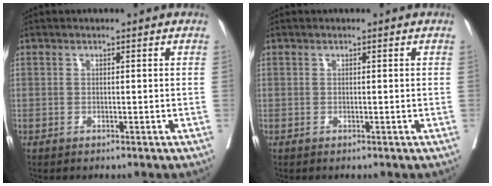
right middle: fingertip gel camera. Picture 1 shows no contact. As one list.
[{"total": 0.0}]